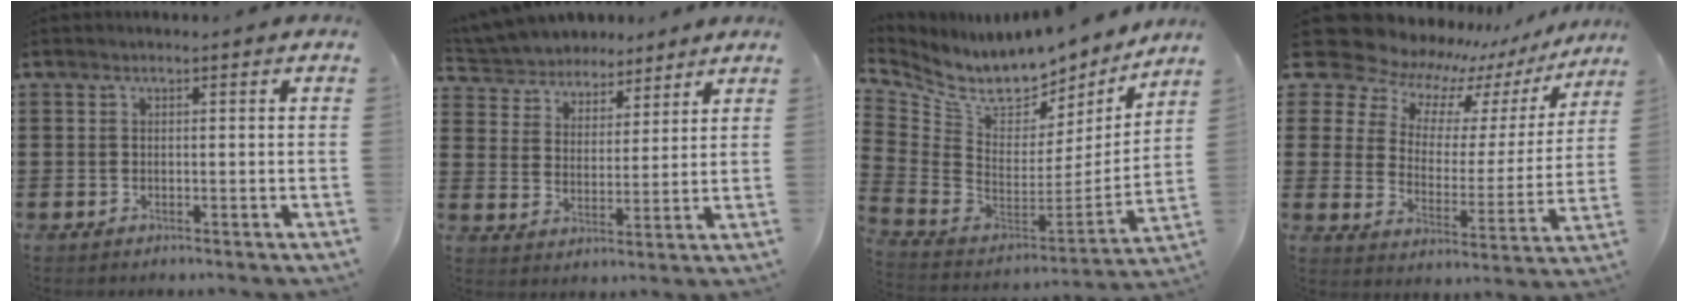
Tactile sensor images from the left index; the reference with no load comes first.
{"total": 5.1, "force": [4.9, 1.4, -0.2], "torque": [-0.024, -0.024, 0.087]}
{"total": 8.2, "force": [7.2, 2.9, 2.7], "torque": [-0.088, -0.068, 0.124]}
{"total": 10.1, "force": [8.8, 4.5, 2.2], "torque": [-0.076, -0.064, 0.152]}